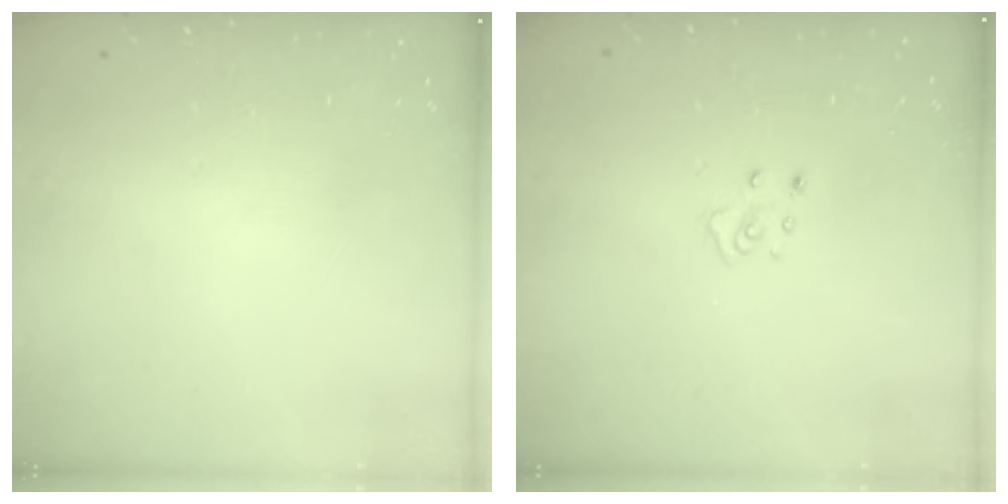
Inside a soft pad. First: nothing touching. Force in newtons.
{"total": 4.8, "press": 4.8, "slide": 0.2}